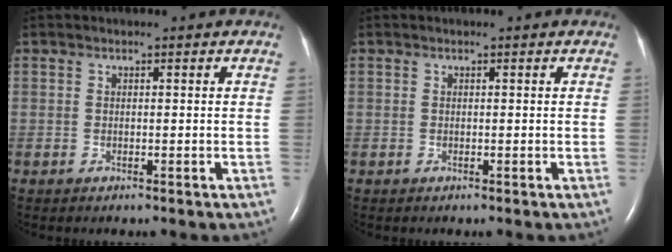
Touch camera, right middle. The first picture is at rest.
{"total": 0.0}